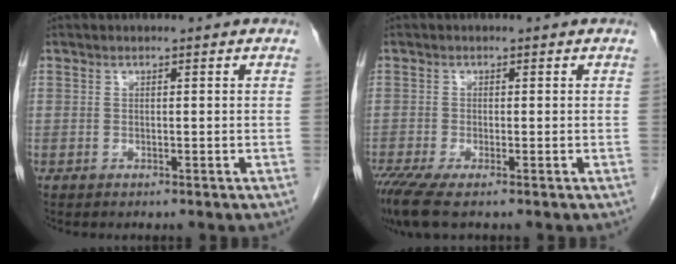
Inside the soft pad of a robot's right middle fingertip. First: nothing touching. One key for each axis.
{"total": 4.5, "fx": -3.0, "fy": 0.6, "fz": 3.3, "tx": -0.065, "ty": -0.015, "tz": -0.056}